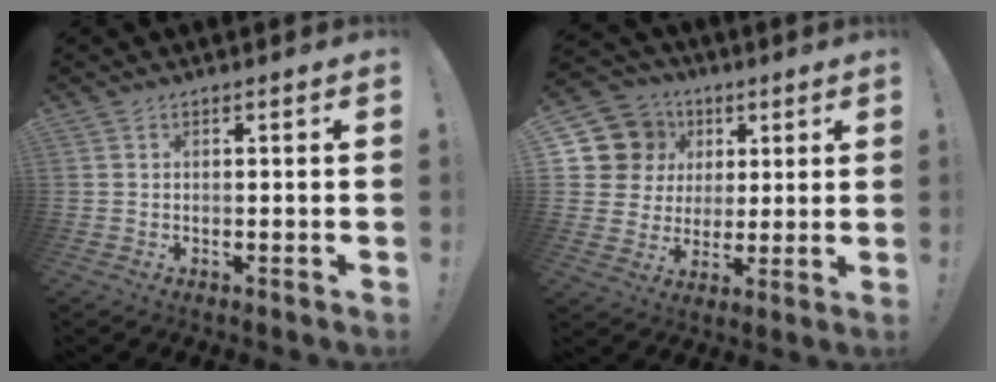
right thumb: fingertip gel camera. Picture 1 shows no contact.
{"total": 13.0, "force": [4.4, 11.5, 4.2], "torque": [-0.067, -0.014, 0.102]}